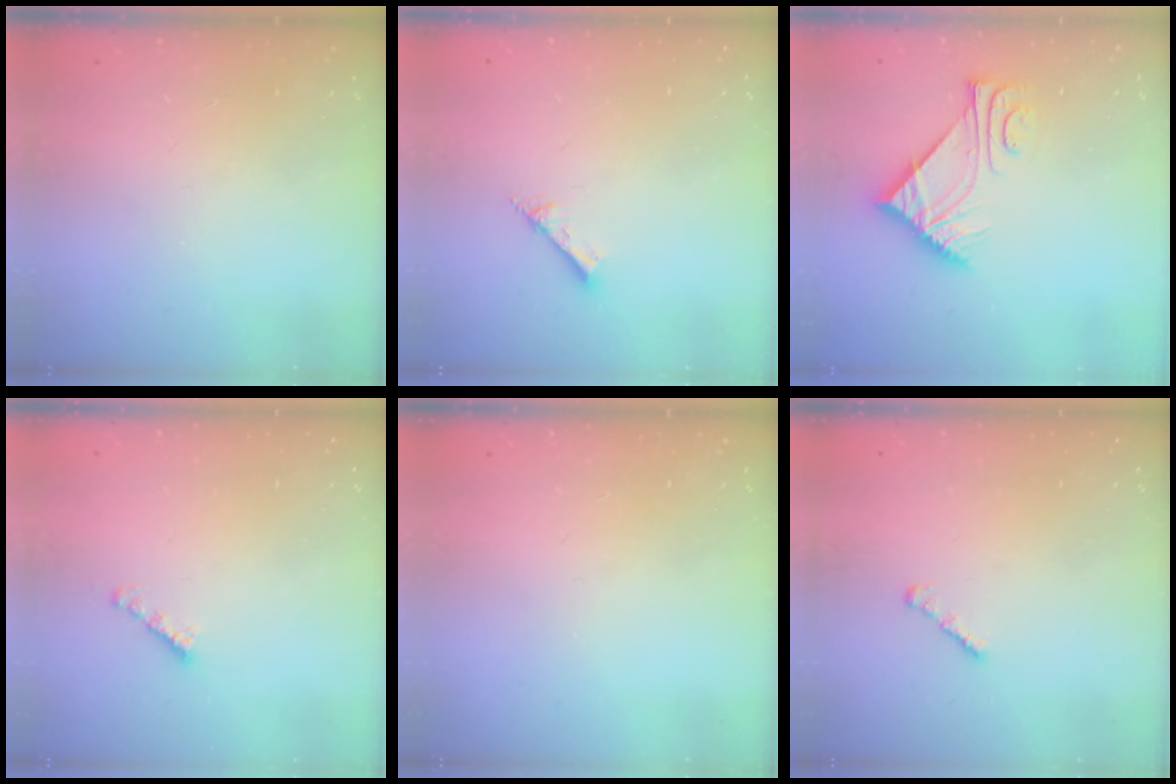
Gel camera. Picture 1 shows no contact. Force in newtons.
{"total": 2.8, "press": 2.7, "slide": 0.4}
{"total": 6.9, "press": 6.8, "slide": 0.8}
{"total": 2.1, "press": 2.1, "slide": 0.3}
{"total": 0.0}
{"total": 1.6, "press": 1.5, "slide": 0.5}